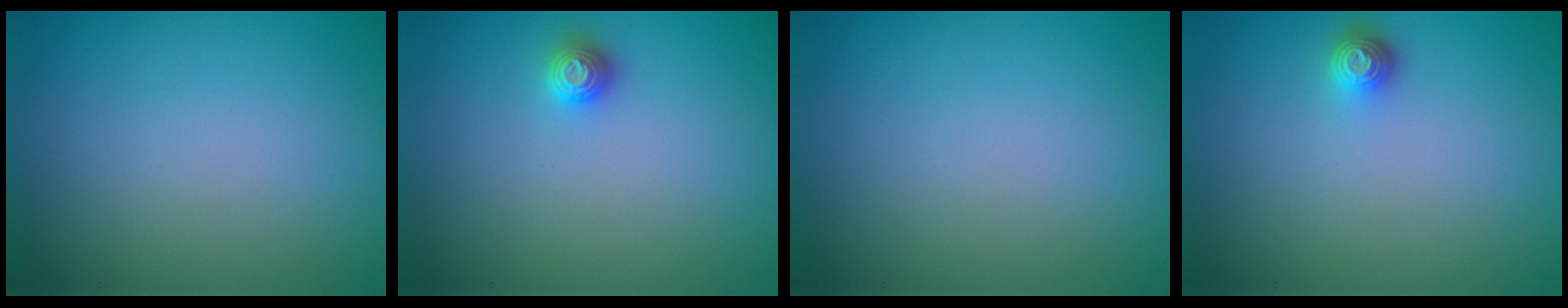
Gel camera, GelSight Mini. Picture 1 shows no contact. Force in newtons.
{"total": 1.1, "press": 1.1, "slide": 0.2}
{"total": 0.0}
{"total": 1.3, "press": 1.1, "slide": 0.8}